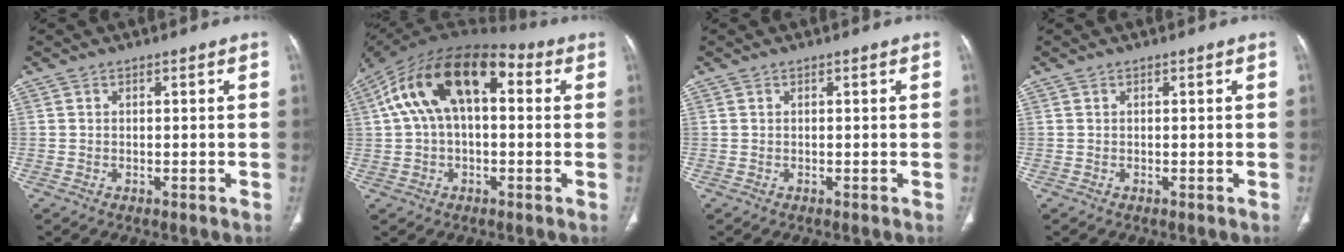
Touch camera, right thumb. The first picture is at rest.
{"total": 18.3, "force": [4.0, 10.0, 14.8], "torque": [-0.255, 0.047, 0.055]}
{"total": 0.0}
{"total": 0.0}